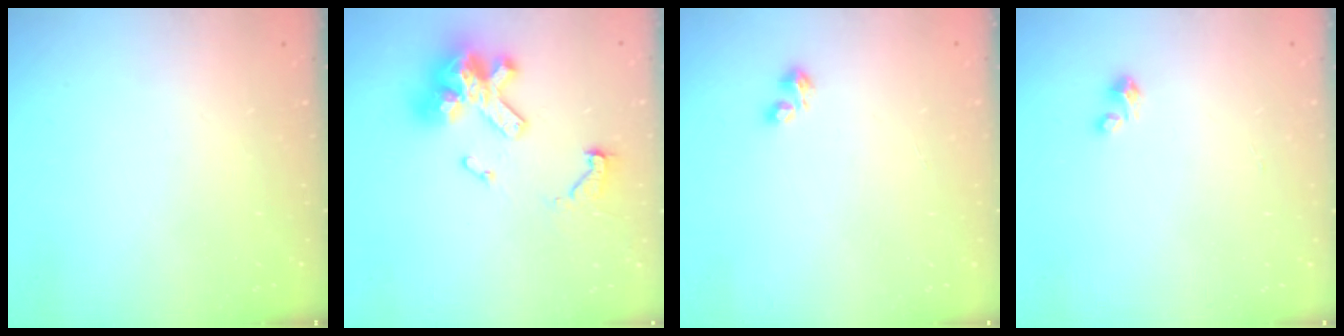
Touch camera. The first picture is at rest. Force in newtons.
{"total": 15.0, "press": 15.0, "slide": 0.8}
{"total": 2.4, "press": 2.3, "slide": 0.6}
{"total": 2.1, "press": 2.1, "slide": 0.1}